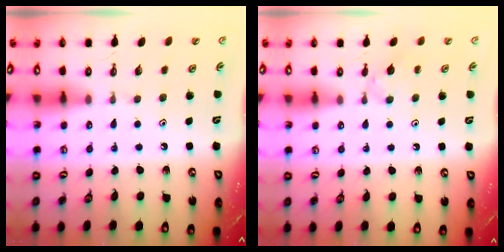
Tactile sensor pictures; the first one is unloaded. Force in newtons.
{"total": 2.9, "press": 2.8, "slide": 0.6}